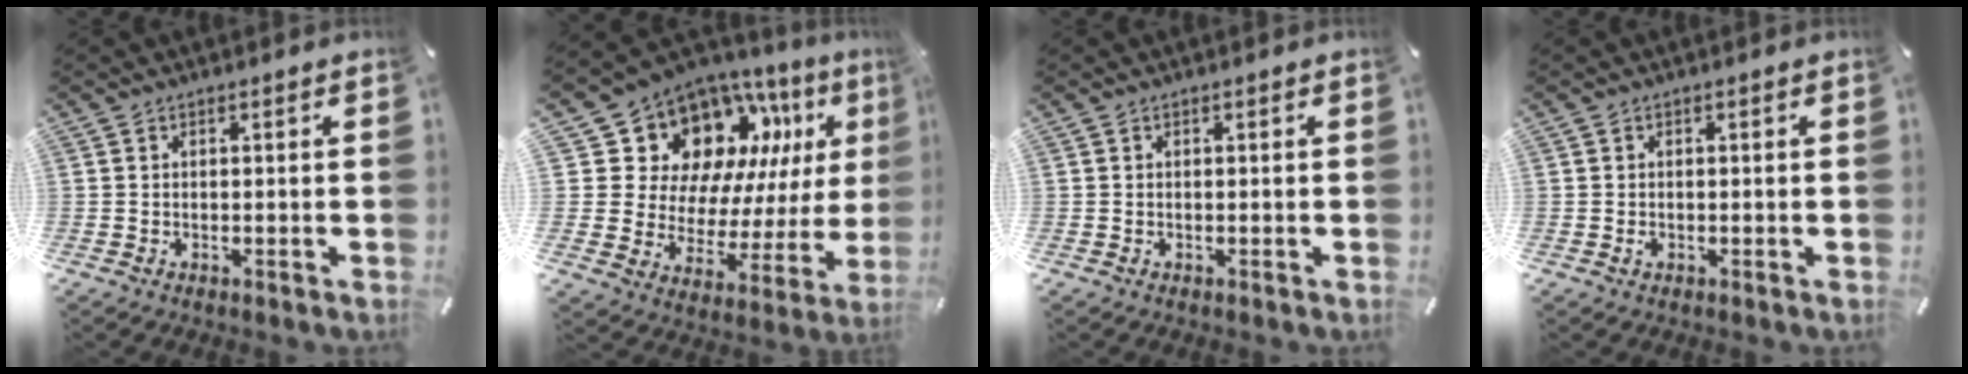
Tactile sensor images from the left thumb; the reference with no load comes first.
{"total": 15.7, "force": [9.9, 10.7, 5.9], "torque": [-0.103, -0.092, 0.188]}
{"total": 0.0}
{"total": 0.6, "force": [-0.1, 0.6, 0.3], "torque": [-0.005, 0.002, -0.003]}